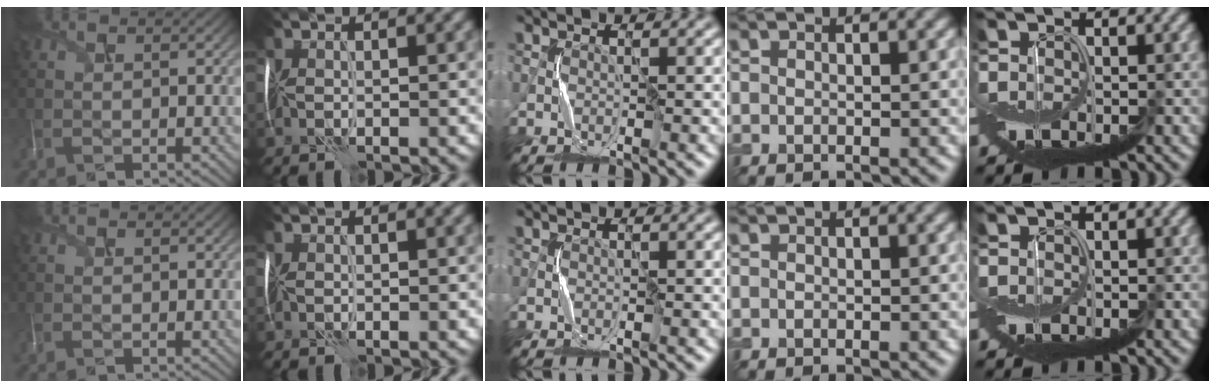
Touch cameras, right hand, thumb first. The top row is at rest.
{}